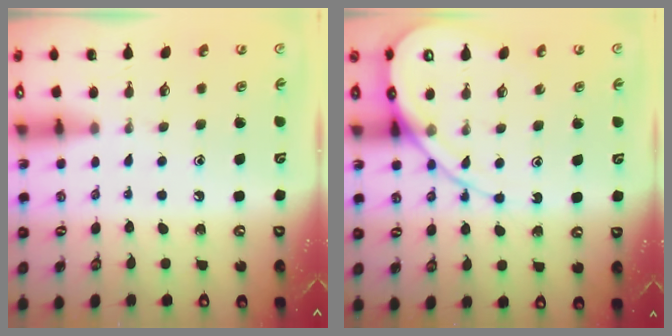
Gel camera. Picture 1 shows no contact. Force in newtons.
{"total": 11.5, "press": 11.5, "slide": 1.2}